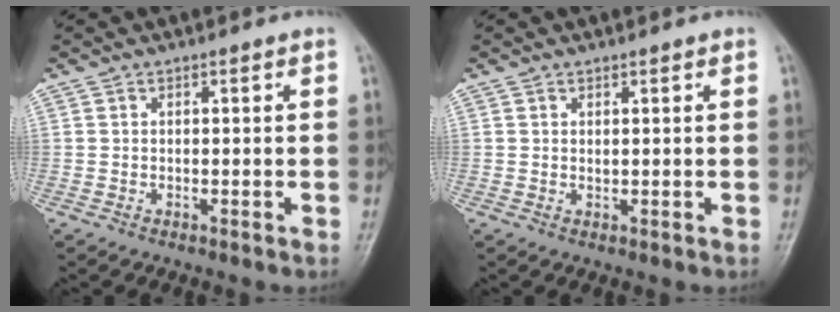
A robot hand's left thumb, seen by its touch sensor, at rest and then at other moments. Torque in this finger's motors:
{"motor_torque": [-0.04, -0.03, 0.02, -0.05, 0.01]}